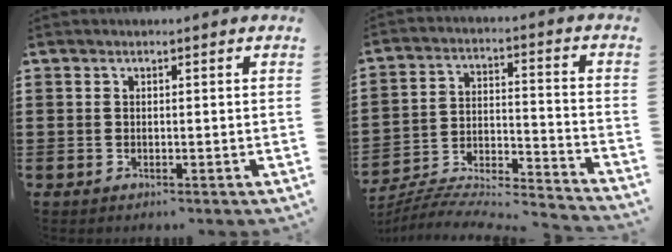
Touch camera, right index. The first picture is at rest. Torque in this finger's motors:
{"motor_torque": [0.68, 0.77, -0.97, -0.02]}